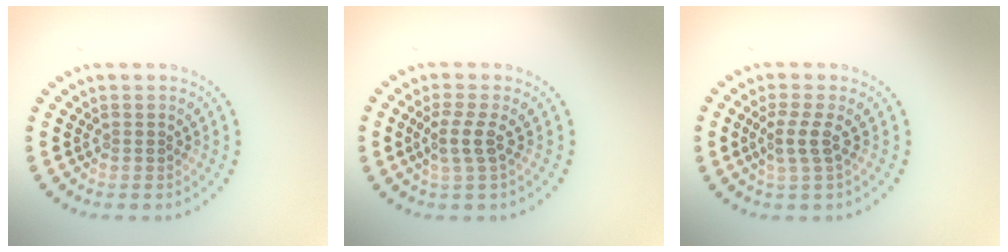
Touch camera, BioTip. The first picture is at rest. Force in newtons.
{"total": 2.1, "press": 1.6, "slide": 1.4}
{"total": 2.1, "press": 1.6, "slide": 1.4}